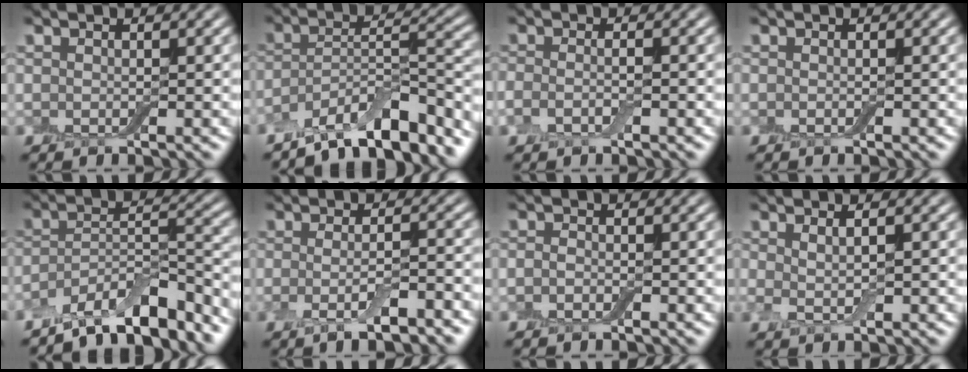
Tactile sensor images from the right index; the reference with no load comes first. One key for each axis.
{"total": 9.6, "fx": -7.6, "fy": 2.7, "fz": 5.3, "tx": -0.076, "ty": 0.009, "tz": -0.134}
{"total": 1.4, "fx": -0.7, "fy": 0.4, "fz": 1.2, "tx": -0.028, "ty": -0.001, "tz": -0.019}
{"total": 0.0}
{"total": 8.7, "fx": -7.0, "fy": 2.4, "fz": 4.5, "tx": -0.066, "ty": 0.002, "tz": -0.125}
{"total": 3.8, "fx": -1.6, "fy": 0.8, "fz": 3.4, "tx": -0.066, "ty": -0.002, "tz": -0.031}
{"total": 0.8, "fx": -0.4, "fy": 0.4, "fz": 0.5, "tx": -0.013, "ty": 0.002, "tz": -0.012}
{"total": 1.7, "fx": 0.5, "fy": 0.5, "fz": 1.5, "tx": -0.037, "ty": 0.000, "tz": 0.009}